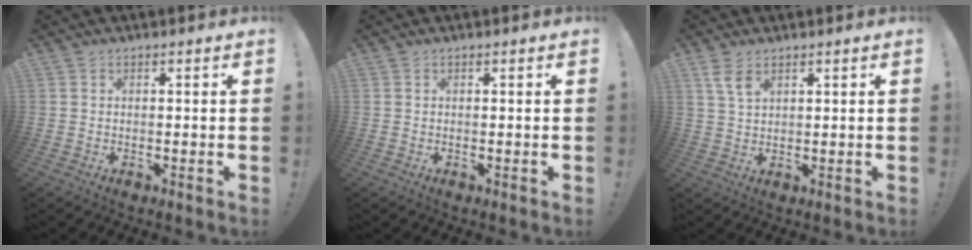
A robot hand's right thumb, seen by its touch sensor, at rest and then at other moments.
{"total": 0.0}
{"total": 4.9, "force": [3.0, 2.1, 3.3], "torque": [-0.062, -0.008, 0.055]}